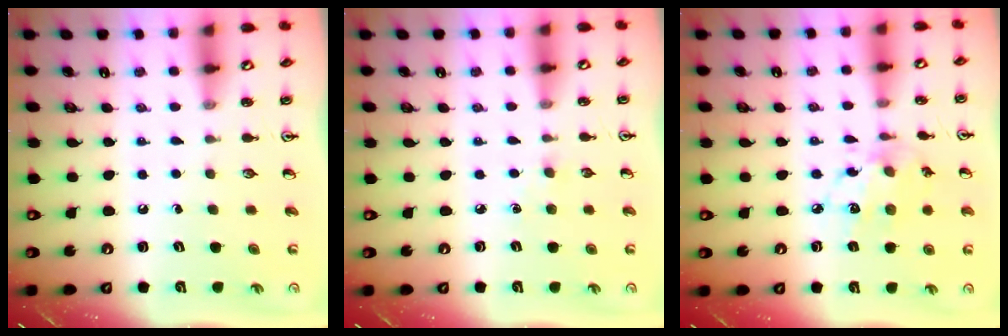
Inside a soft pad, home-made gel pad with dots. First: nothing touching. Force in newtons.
{"total": 2.7, "press": 2.7, "slide": 0.4}
{"total": 10.0, "press": 9.9, "slide": 0.6}